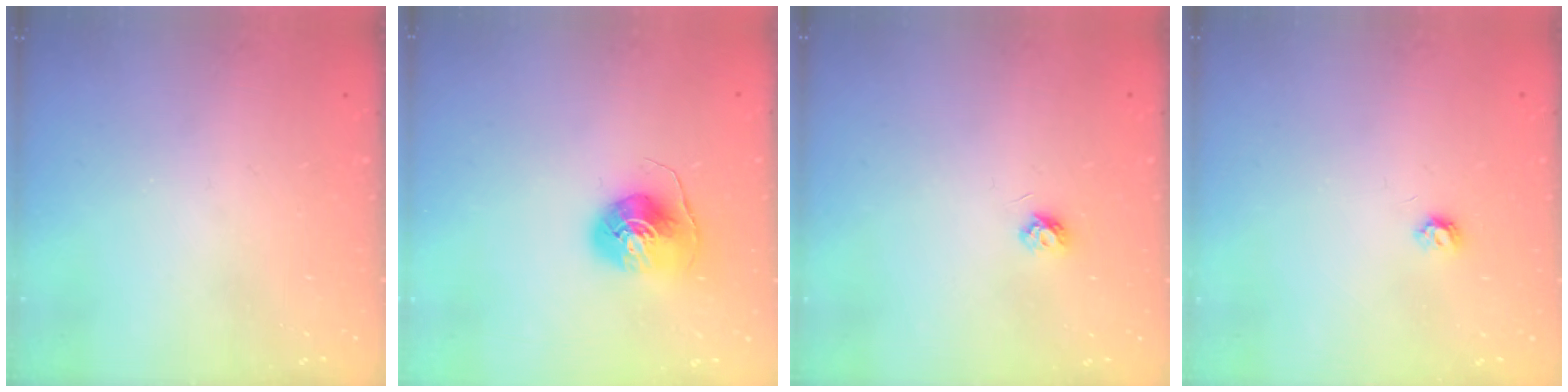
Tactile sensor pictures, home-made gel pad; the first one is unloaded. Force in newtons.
{"total": 8.4, "press": 8.3, "slide": 0.7}
{"total": 3.9, "press": 3.9, "slide": 0.6}
{"total": 4.0, "press": 4.0, "slide": 0.6}